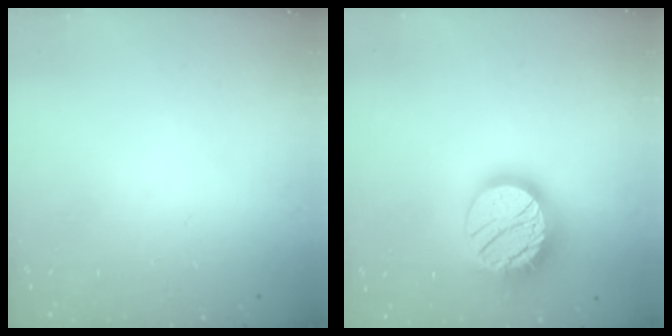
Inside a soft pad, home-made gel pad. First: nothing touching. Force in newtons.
{"total": 18.5, "press": 18.5, "slide": 1.0}